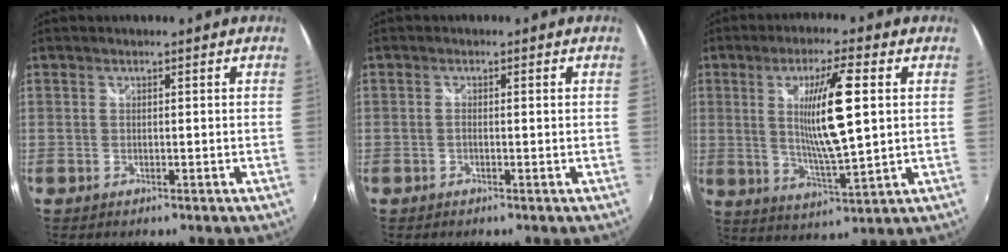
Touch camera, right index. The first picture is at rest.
{"total": 0.7, "force": [-0.1, 0.0, 0.7], "torque": [-0.010, 0.002, -0.004]}
{"total": 11.9, "force": [2.3, 1.1, 11.7], "torque": [-0.206, -0.009, 0.043]}